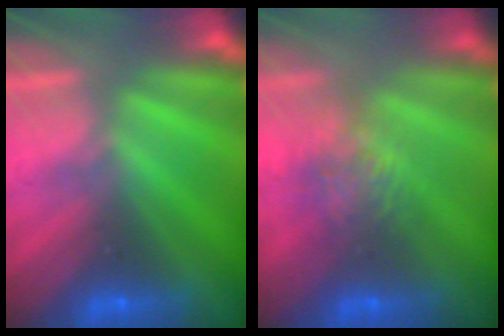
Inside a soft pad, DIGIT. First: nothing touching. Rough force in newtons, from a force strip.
{"total": 4.6}